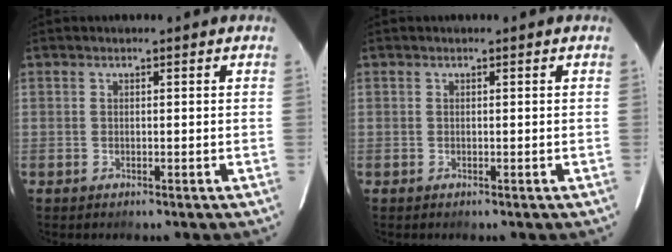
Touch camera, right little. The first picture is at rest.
{"total": 0.0}